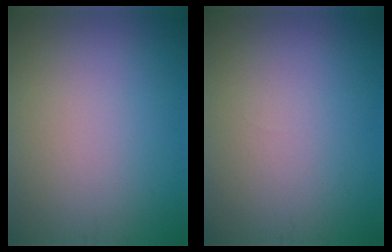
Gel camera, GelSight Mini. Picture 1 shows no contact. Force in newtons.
{"total": 0.0}